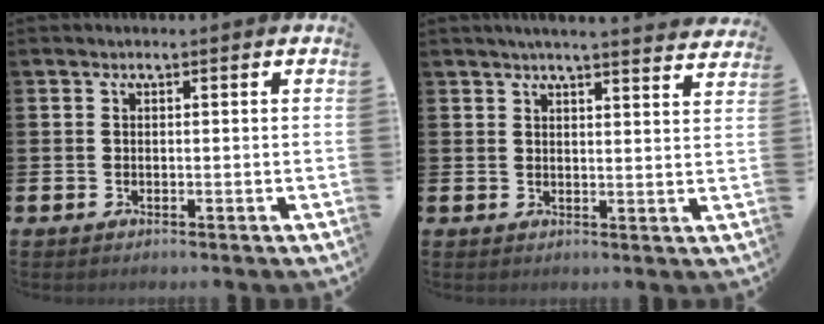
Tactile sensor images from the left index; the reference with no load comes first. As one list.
[{"total": 4.1, "force": [4.0, -0.5, 1.0], "torque": [-0.018, -0.023, 0.068]}]